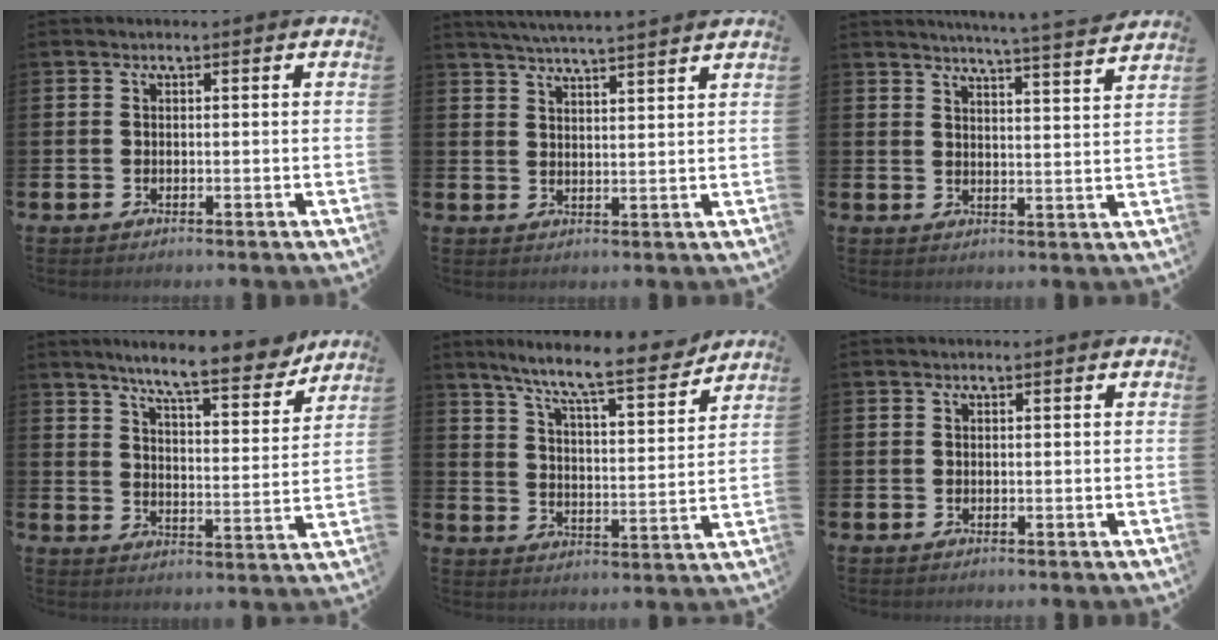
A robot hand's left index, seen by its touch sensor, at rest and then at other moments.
{"total": 4.6, "force": [4.5, -0.8, 0.6], "torque": [-0.030, -0.020, 0.081]}
{"total": 5.1, "force": [4.9, -1.1, 0.9], "torque": [-0.023, -0.038, 0.082]}
{"total": 9.1, "force": [8.2, 0.9, 3.9], "torque": [-0.081, -0.049, 0.140]}
{"total": 9.4, "force": [8.4, 0.5, 4.1], "torque": [-0.106, -0.052, 0.142]}
{"total": 0.0}